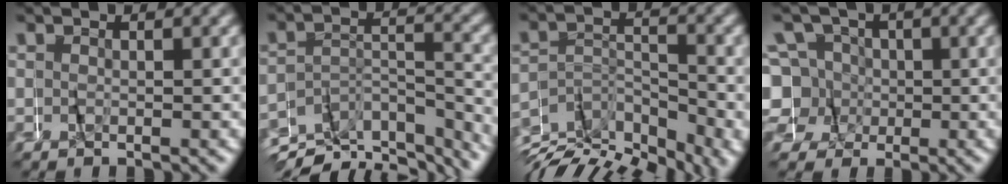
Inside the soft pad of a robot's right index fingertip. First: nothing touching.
{"total": 8.6, "force": [-7.8, 2.5, 2.8], "torque": [-0.026, -0.005, -0.128]}
{"total": 6.3, "force": [-5.3, 2.2, 2.7], "torque": [-0.033, -0.004, -0.096]}
{"total": 9.7, "force": [0.1, 9.0, 3.7], "torque": [-0.091, -0.011, -0.013]}